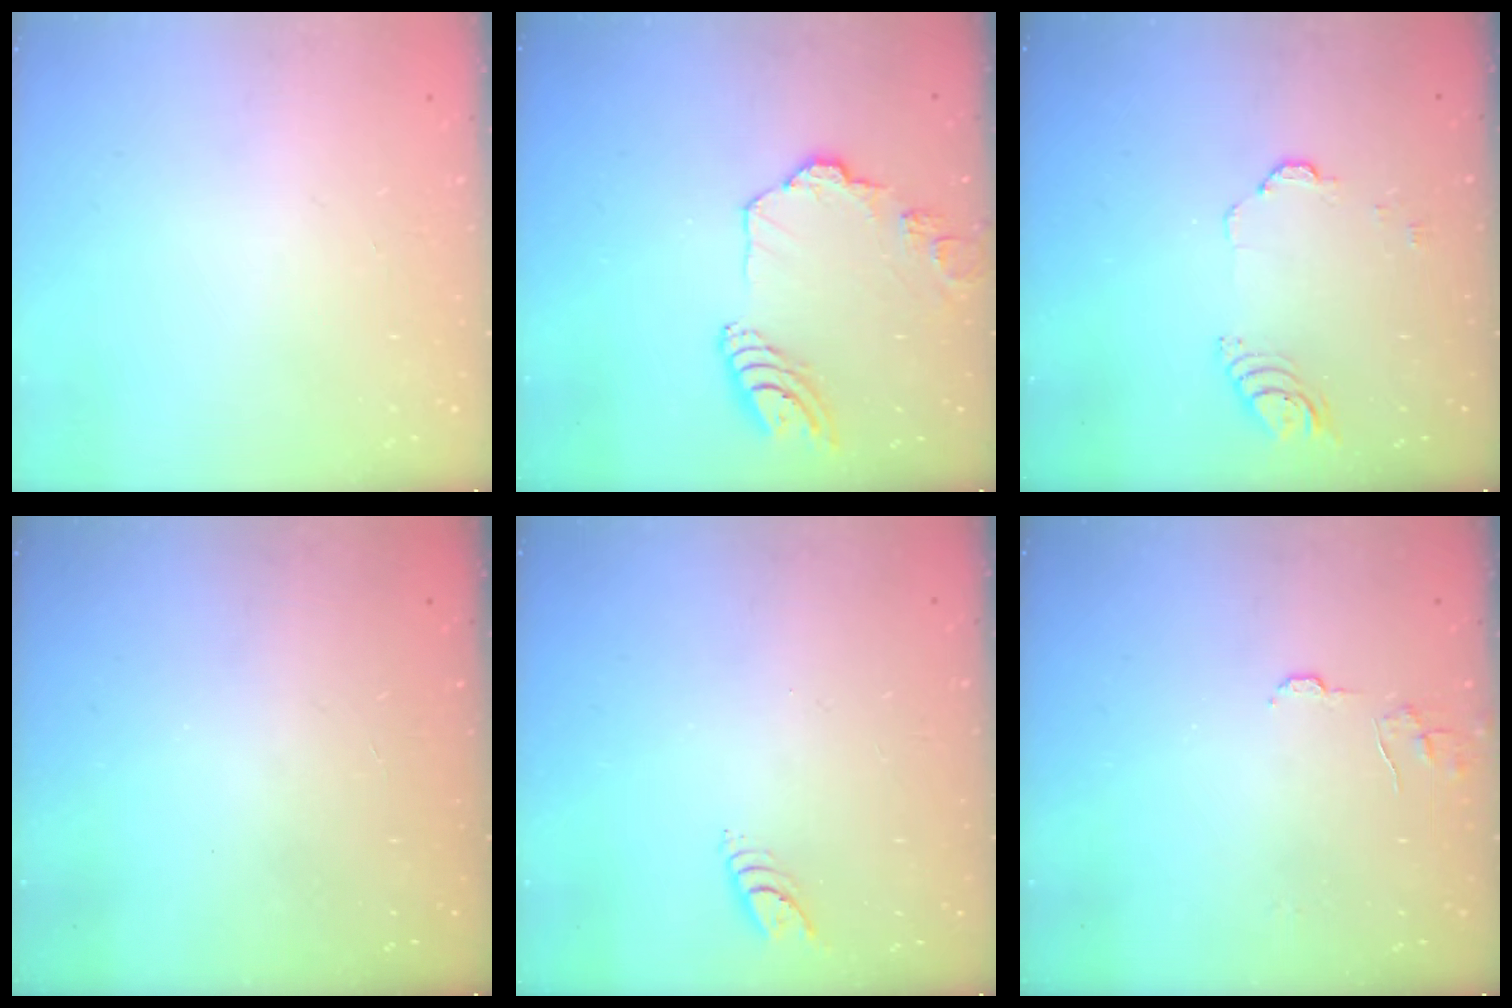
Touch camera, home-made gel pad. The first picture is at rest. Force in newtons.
{"total": 14.2, "press": 14.1, "slide": 1.6}
{"total": 4.2, "press": 4.2, "slide": 0.4}
{"total": 0.0}
{"total": 3.8, "press": 3.8, "slide": 0.4}
{"total": 5.4, "press": 5.4, "slide": 0.5}